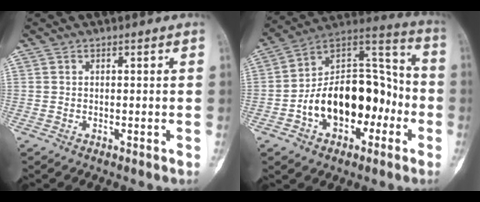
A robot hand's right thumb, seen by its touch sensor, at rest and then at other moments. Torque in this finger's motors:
{"motor_torque": [0.54, 1.60, 0.37, -0.37, 0.13]}